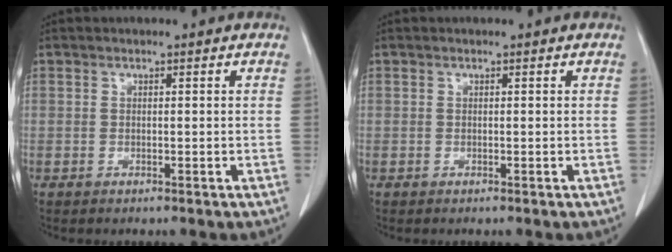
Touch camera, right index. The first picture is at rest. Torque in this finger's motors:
{"motor_torque": [0.00, 0.00, 0.00, 0.00]}